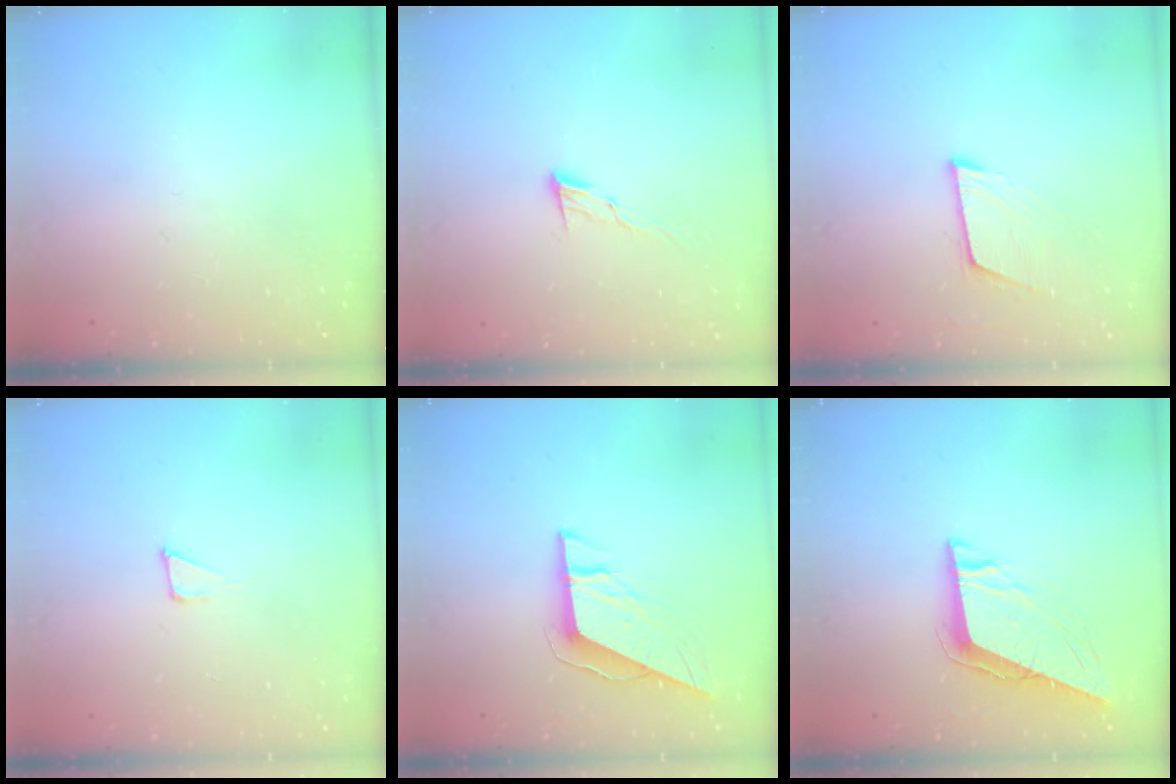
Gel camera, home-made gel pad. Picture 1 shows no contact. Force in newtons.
{"total": 6.1, "press": 6.1, "slide": 0.6}
{"total": 6.7, "press": 6.4, "slide": 2.0}
{"total": 4.6, "press": 4.5, "slide": 0.8}
{"total": 9.0, "press": 9.0, "slide": 1.0}
{"total": 9.2, "press": 8.9, "slide": 2.2}